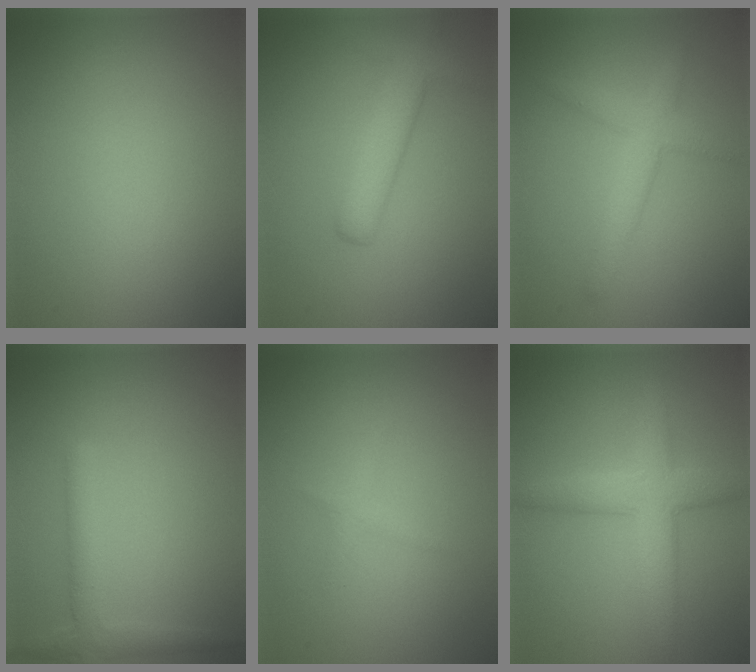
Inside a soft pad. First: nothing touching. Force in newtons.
{"total": 4.0, "press": 4.0, "slide": 0.2}
{"total": 3.0, "press": 3.0, "slide": 0.0}
{"total": 1.7, "press": 1.7, "slide": 0.1}
{"total": 0.9, "press": 0.9, "slide": 0.1}
{"total": 4.6, "press": 4.6, "slide": 0.2}